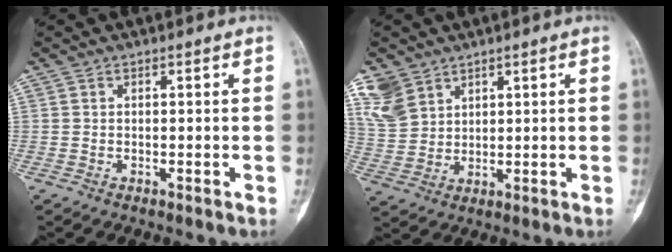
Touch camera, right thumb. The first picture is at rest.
{"total": 7.2, "force": [4.8, 4.8, 2.4], "torque": [-0.042, -0.018, 0.113]}